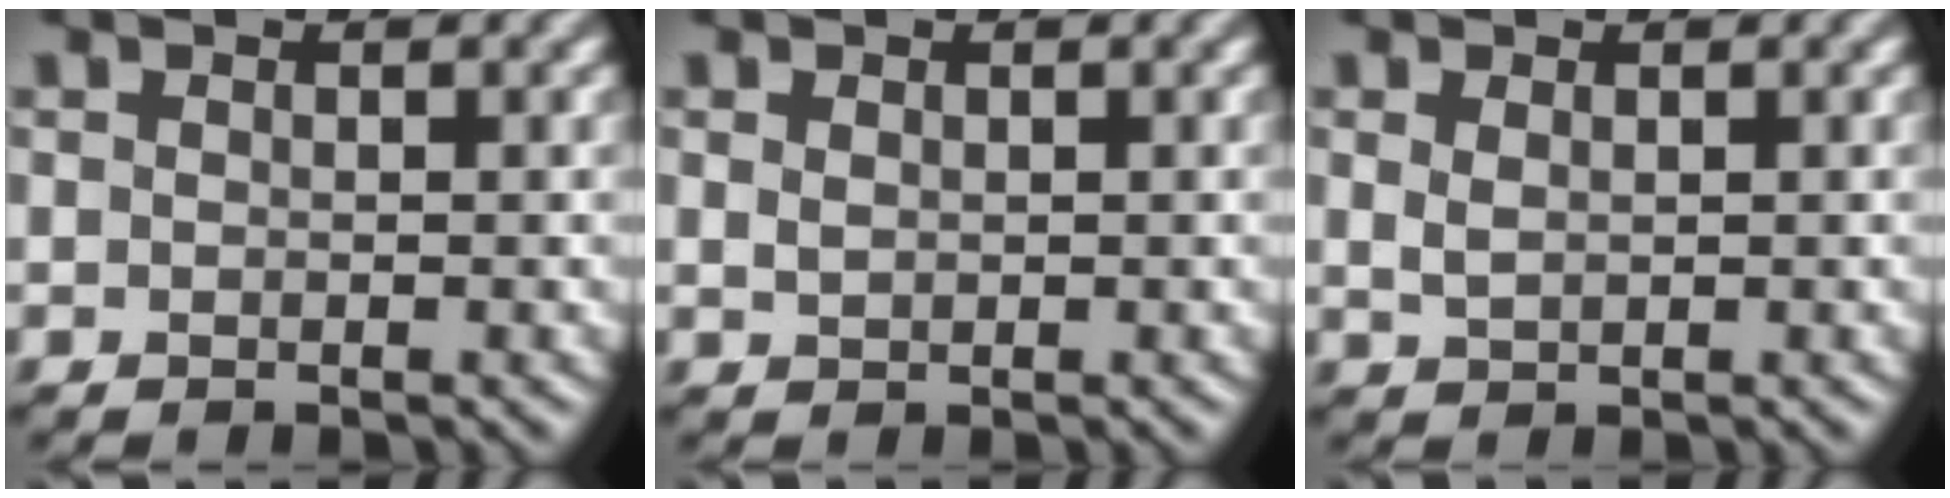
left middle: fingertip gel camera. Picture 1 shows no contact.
{"total": 0.8, "force": [0.3, 0.5, 0.4], "torque": [-0.013, -0.001, 0.008]}
{"total": 1.1, "force": [0.4, 0.6, 0.8], "torque": [-0.023, -0.002, 0.013]}